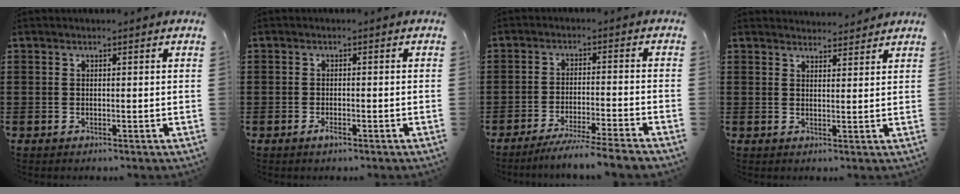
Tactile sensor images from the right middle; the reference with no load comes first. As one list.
[{"total": 1.3, "force": [-0.9, 0.5, 0.7], "torque": [-0.022, -0.007, -0.019]}, {"total": 4.9, "force": [-4.6, -0.4, 1.8], "torque": [-0.034, -0.012, -0.091]}, {"total": 2.6, "force": [2.5, 0.4, -0.2], "torque": [0.005, -0.005, 0.047]}]